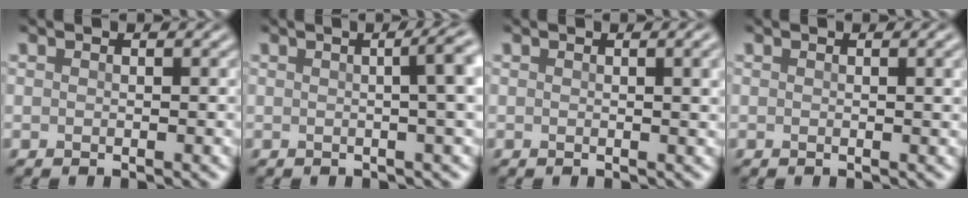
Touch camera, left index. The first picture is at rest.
{"total": 5.9, "force": [0.7, 2.2, 5.5], "torque": [-0.030, 0.023, 0.000]}
{"total": 3.0, "force": [0.7, 1.0, 2.7], "torque": [-0.023, 0.007, 0.007]}
{"total": 1.9, "force": [0.5, 0.5, 1.7], "torque": [-0.016, 0.005, 0.005]}